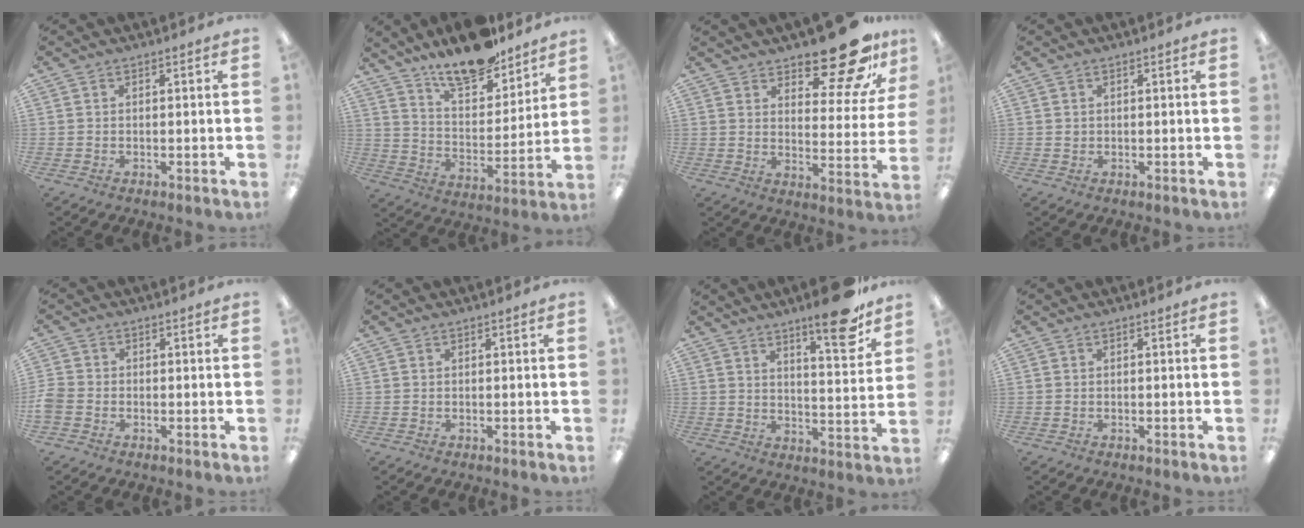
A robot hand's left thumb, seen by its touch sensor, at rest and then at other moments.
{"total": 15.6, "force": [13.7, 4.7, 5.9], "torque": [-0.098, -0.097, 0.243]}
{"total": 18.4, "force": [14.4, 6.4, 9.5], "torque": [-0.119, -0.109, 0.238]}
{"total": 0.7, "force": [0.3, 0.6, 0.1], "torque": [-0.004, 0.004, 0.005]}
{"total": 3.2, "force": [-1.1, 2.6, 1.5], "torque": [-0.030, 0.008, -0.021]}
{"total": 0.0}
{"total": 13.5, "force": [9.9, 3.2, 8.6], "torque": [-0.103, -0.070, 0.157]}
{"total": 0.0}